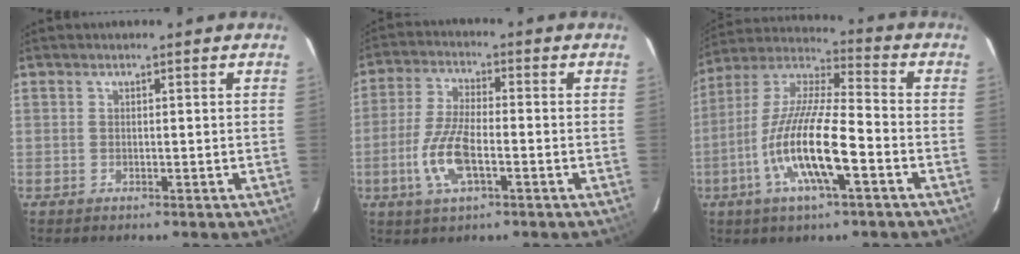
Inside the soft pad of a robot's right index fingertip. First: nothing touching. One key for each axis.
{"total": 9.7, "fx": -3.2, "fy": 3.4, "fz": 8.5, "tx": -0.183, "ty": -0.001, "tz": -0.065}
{"total": 16.2, "fx": -6.0, "fy": 3.5, "fz": 14.7, "tx": -0.293, "ty": -0.012, "tz": -0.121}